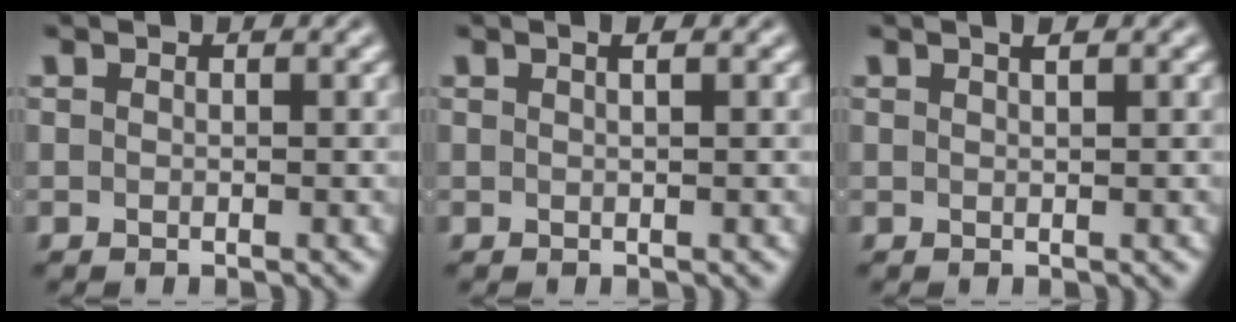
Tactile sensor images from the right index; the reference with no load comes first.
{"total": 0.8, "force": [0.2, -0.4, 0.6], "torque": [-0.006, 0.004, 0.004]}
{"total": 0.9, "force": [0.5, -0.5, 0.6], "torque": [-0.005, 0.003, 0.011]}